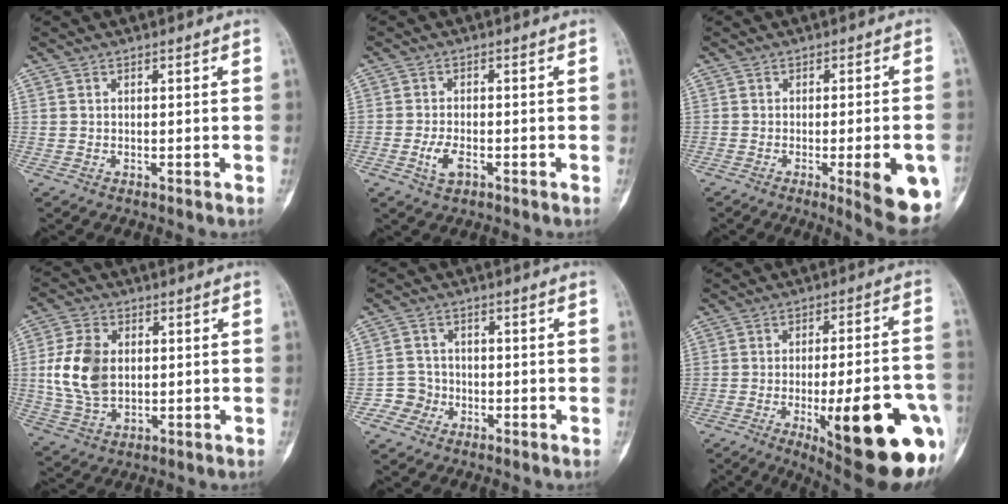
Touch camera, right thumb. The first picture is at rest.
{"total": 3.4, "force": [-1.3, 1.8, 2.6], "torque": [-0.053, 0.003, -0.022]}
{"total": 11.8, "force": [-4.0, 2.3, 10.9], "torque": [-0.113, -0.005, -0.045]}
{"total": 11.5, "force": [1.0, 7.7, 8.4], "torque": [-0.160, -0.002, 0.027]}
{"total": 3.6, "force": [-1.5, 3.2, -0.2], "torque": [0.024, 0.014, -0.034]}
{"total": 25.3, "force": [-8.9, 7.0, 22.6], "torque": [-0.243, 0.007, -0.107]}